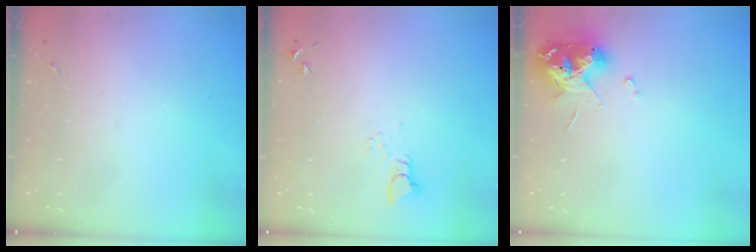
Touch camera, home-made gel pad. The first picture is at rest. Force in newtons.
{"total": 3.1, "press": 3.1, "slide": 0.3}
{"total": 10.3, "press": 10.3, "slide": 1.3}